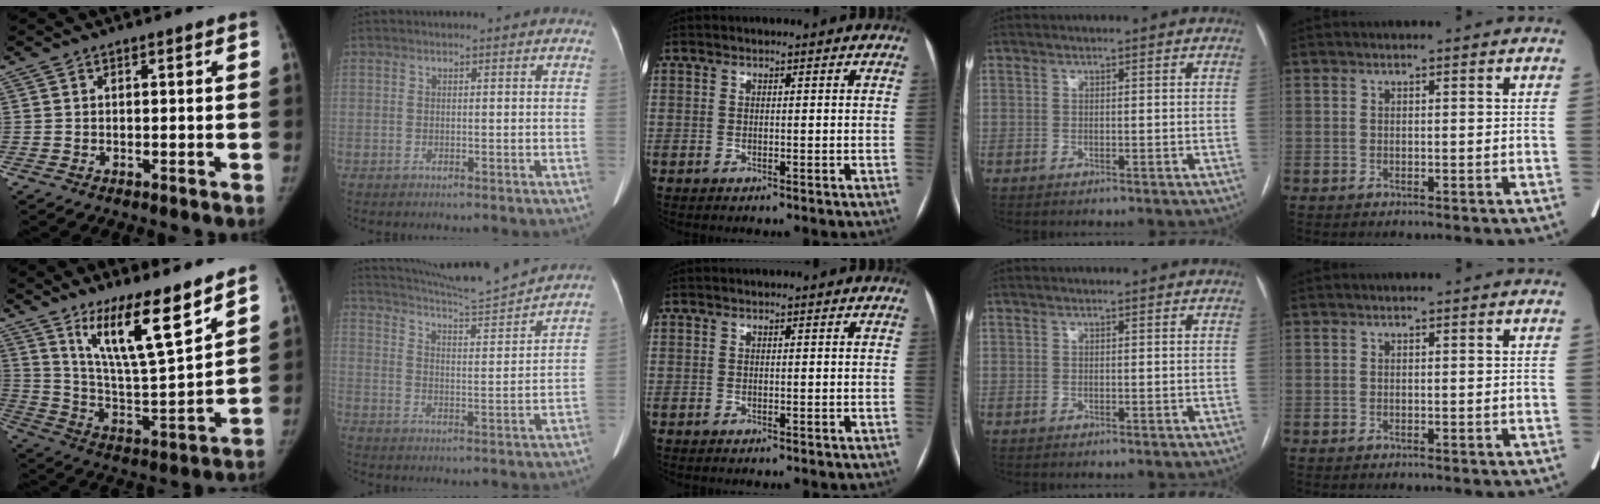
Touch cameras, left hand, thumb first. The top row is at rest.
{"thumb": {"total": 15.8, "force": [11.0, 2.5, 11.0], "torque": [-0.171, -0.084, 0.203]}, "index": {"total": 14.1, "force": [13.5, -1.7, 3.6], "torque": [-0.075, -0.029, 0.204]}}